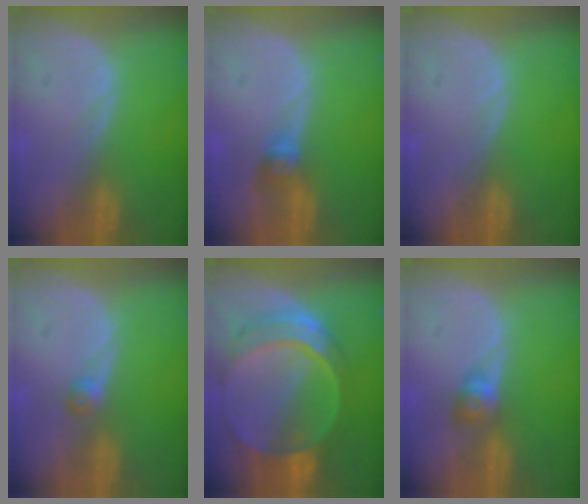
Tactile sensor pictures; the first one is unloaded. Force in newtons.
{"total": 2.7, "press": 2.7, "slide": 0.3}
{"total": 0.0}
{"total": 1.6, "press": 1.4, "slide": 0.8}
{"total": 9.7, "press": 8.3, "slide": 4.9}
{"total": 3.0, "press": 2.6, "slide": 1.5}